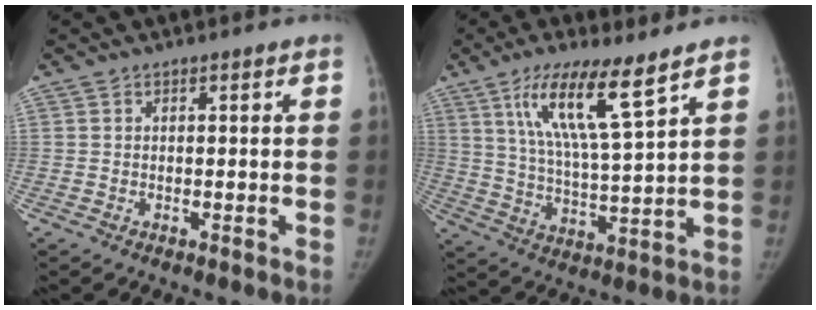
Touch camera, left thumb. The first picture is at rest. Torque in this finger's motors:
{"motor_torque": [0.52, -0.18, 1.77, -1.00, 0.52]}